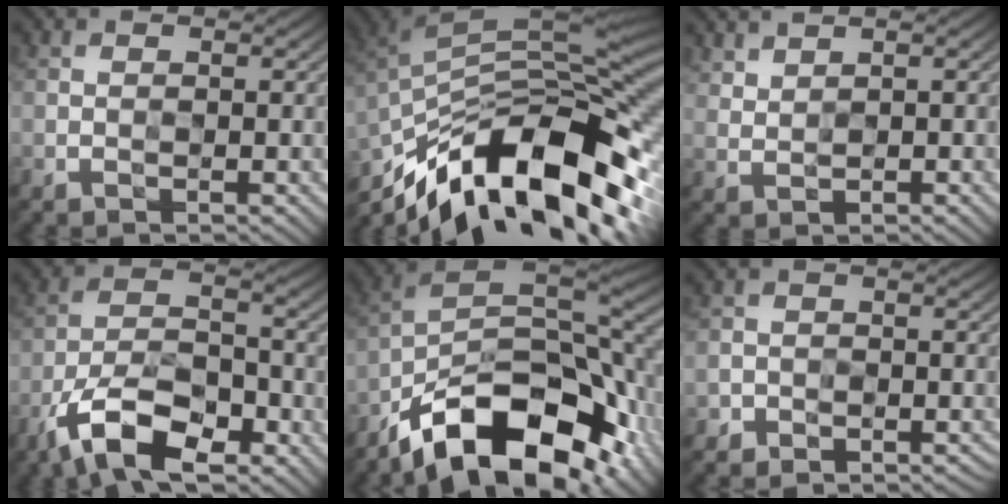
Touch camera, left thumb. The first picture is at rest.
{"total": 17.4, "force": [-9.5, 7.1, 12.8], "torque": [-0.235, 0.002, -0.178]}
{"total": 2.2, "force": [1.9, 0.6, 0.9], "torque": [-0.024, 0.001, 0.045]}
{"total": 11.7, "force": [-7.5, 4.8, 7.6], "torque": [-0.146, -0.002, -0.159]}
{"total": 18.2, "force": [-10.1, 8.1, 12.9], "torque": [-0.215, -0.022, -0.176]}
{"total": 3.8, "force": [-3.1, 2.1, 0.6], "torque": [0.002, 0.002, -0.057]}